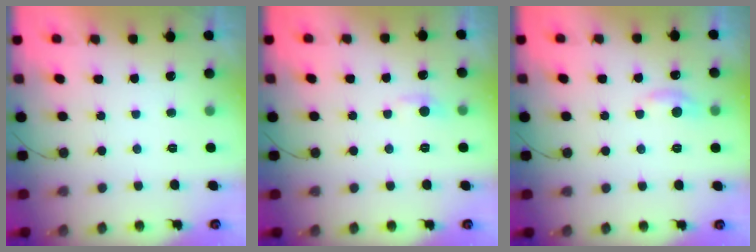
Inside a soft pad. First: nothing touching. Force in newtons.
{"total": 4.3, "press": 4.2, "slide": 0.6}
{"total": 5.3, "press": 5.3, "slide": 0.6}